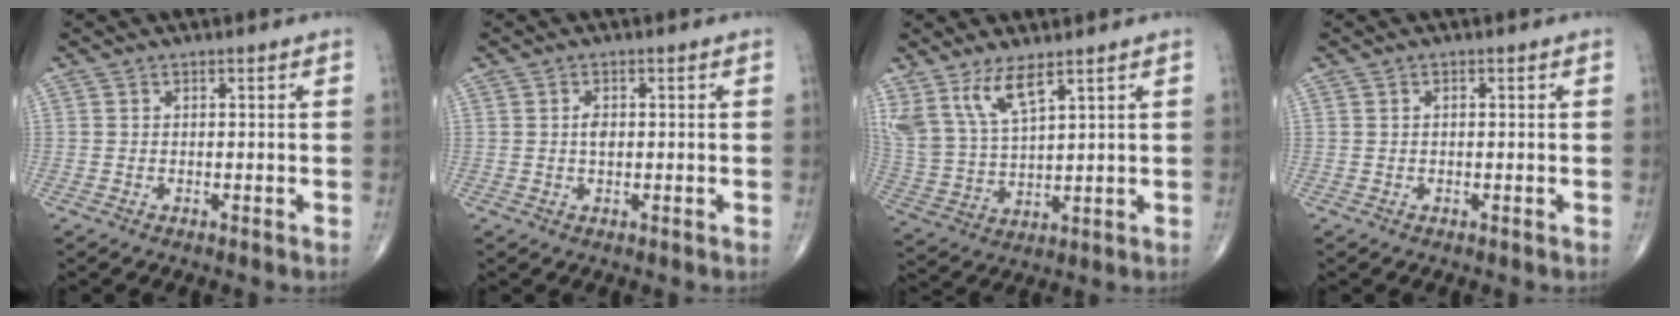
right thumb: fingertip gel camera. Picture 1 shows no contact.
{"total": 1.8, "force": [0.2, 1.0, 1.5], "torque": [-0.024, 0.000, 0.002]}
{"total": 10.1, "force": [6.5, 3.4, 7.0], "torque": [-0.144, -0.025, 0.146]}
{"total": 0.5, "force": [0.1, 0.3, 0.4], "torque": [-0.010, 0.002, 0.002]}